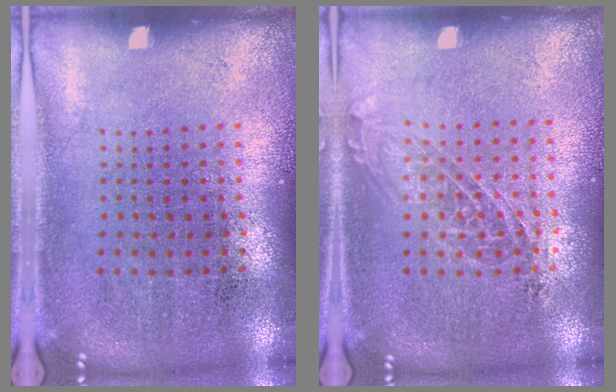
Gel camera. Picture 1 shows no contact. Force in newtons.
{"total": 1.4, "press": 1.2, "slide": 0.7}